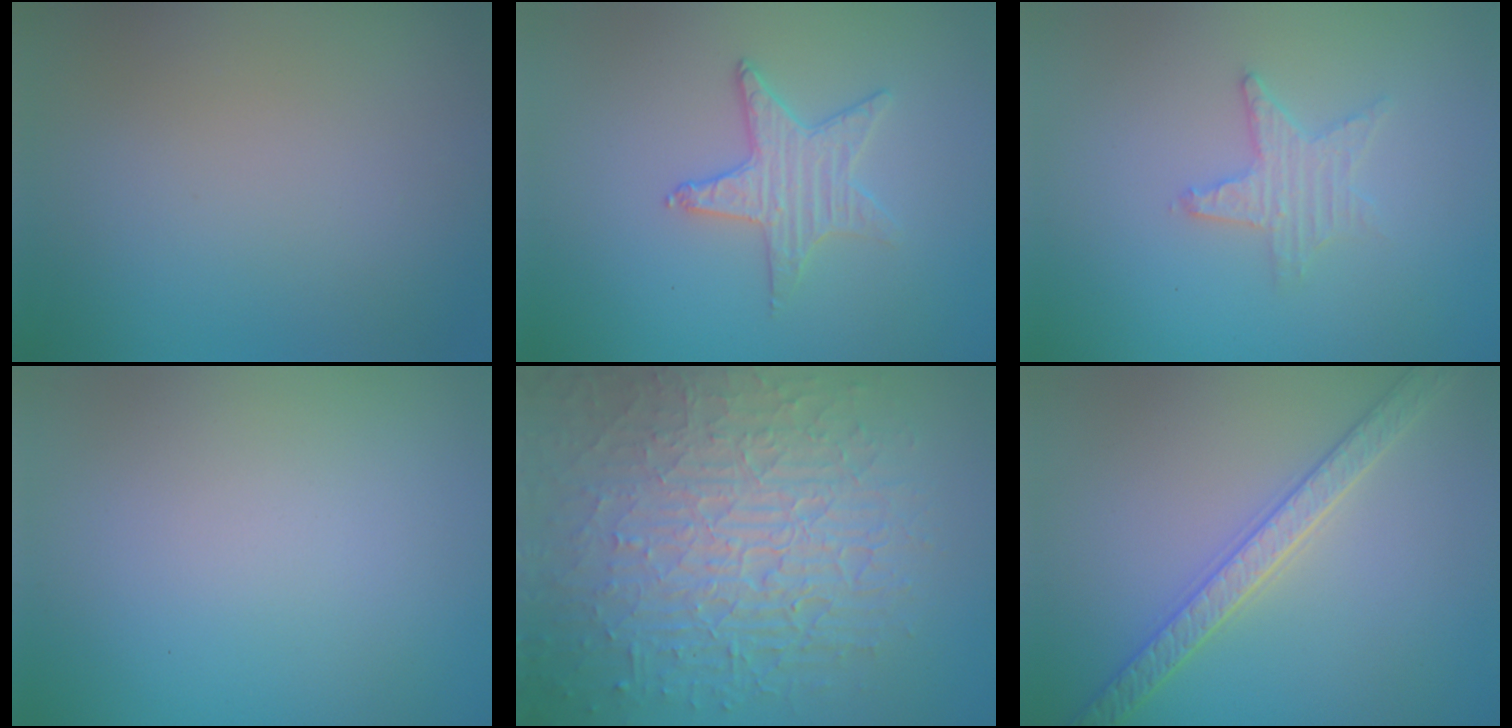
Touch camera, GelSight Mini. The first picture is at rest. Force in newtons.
{"total": 2.8, "press": 2.8, "slide": 0.4}
{"total": 2.3, "press": 2.2, "slide": 0.4}
{"total": 0.0}
{"total": 10.4, "press": 6.7, "slide": 8.0}
{"total": 3.8, "press": 3.7, "slide": 0.9}